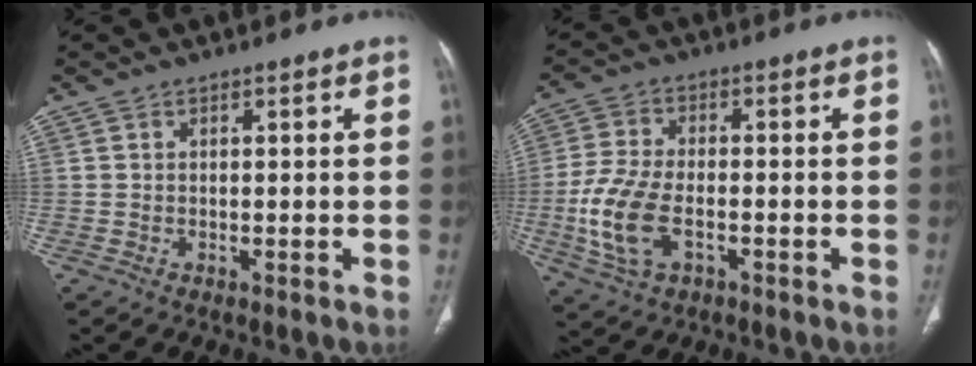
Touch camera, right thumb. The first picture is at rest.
{"total": 11.1, "force": [-3.0, 6.2, 8.7], "torque": [-0.195, 0.008, -0.056]}